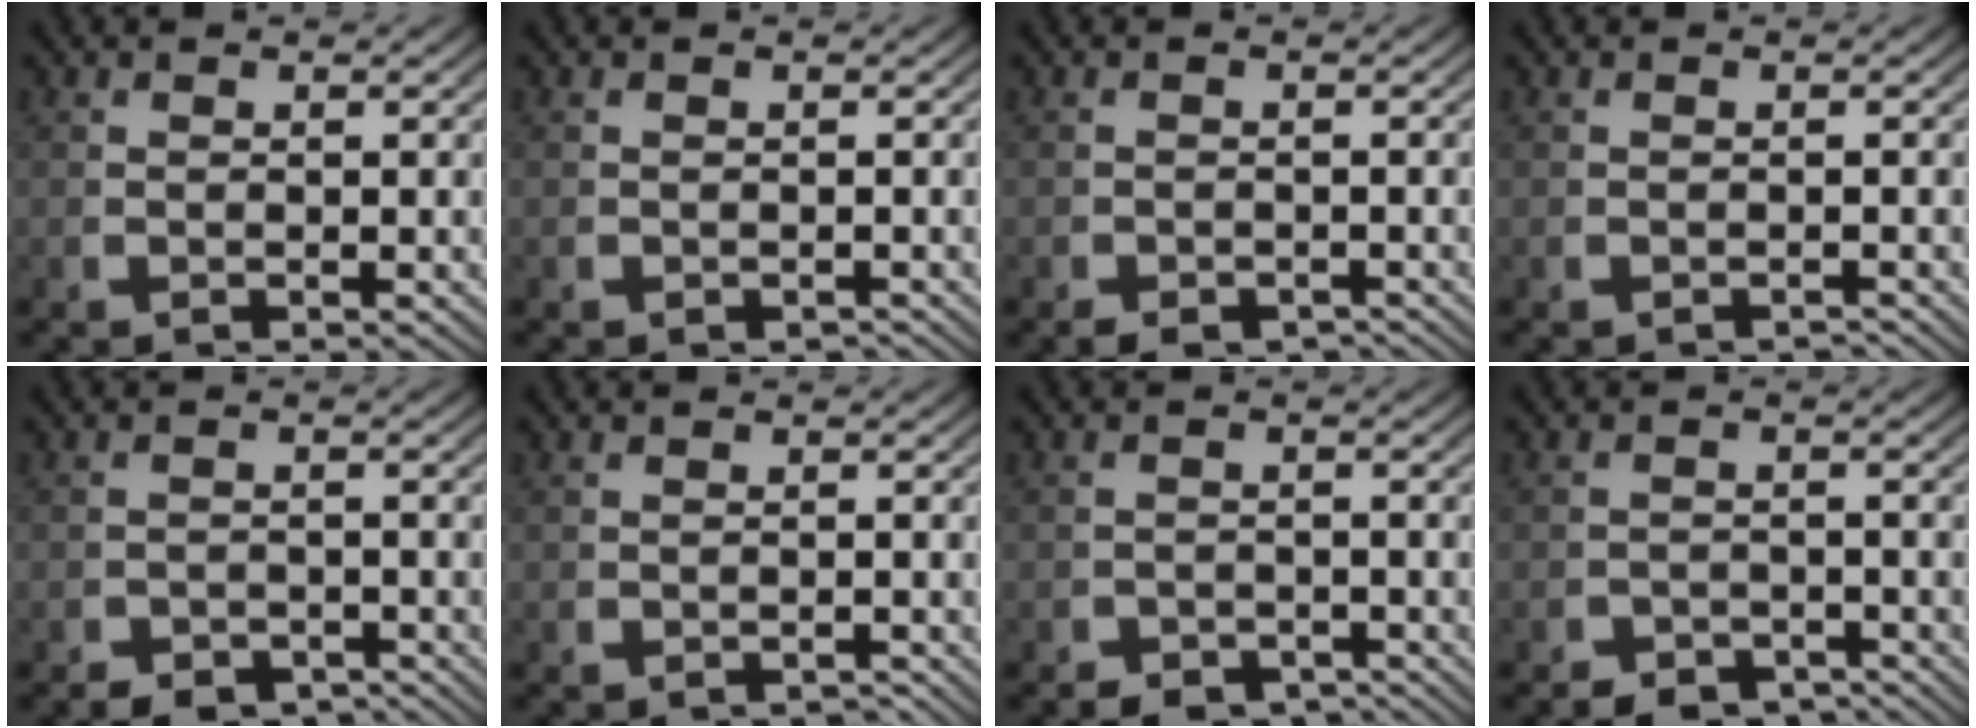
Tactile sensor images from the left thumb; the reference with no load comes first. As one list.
[{"total": 1.0, "force": [-0.9, 0.3, 0.3], "torque": [-0.002, -0.002, -0.013]}, {"total": 2.2, "force": [-2.0, 0.7, 0.5], "torque": [-0.003, -0.011, -0.032]}, {"total": 1.5, "force": [-1.4, 0.2, 0.1], "torque": [0.000, -0.002, -0.021]}, {"total": 3.1, "force": [-2.8, 1.0, 0.7], "torque": [0.002, -0.014, -0.047]}, {"total": 1.4, "force": [-1.3, 0.2, 0.2], "torque": [-0.001, -0.002, -0.020]}, {"total": 3.4, "force": [-3.1, 1.2, 0.8], "torque": [0.002, -0.017, -0.049]}, {"total": 3.4, "force": [-3.2, 1.1, 0.7], "torque": [0.001, -0.016, -0.052]}]